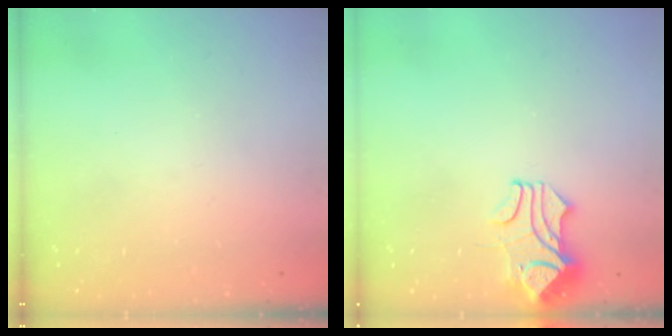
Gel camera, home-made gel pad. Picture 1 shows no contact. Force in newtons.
{"total": 1.7, "press": 1.3, "slide": 1.1}